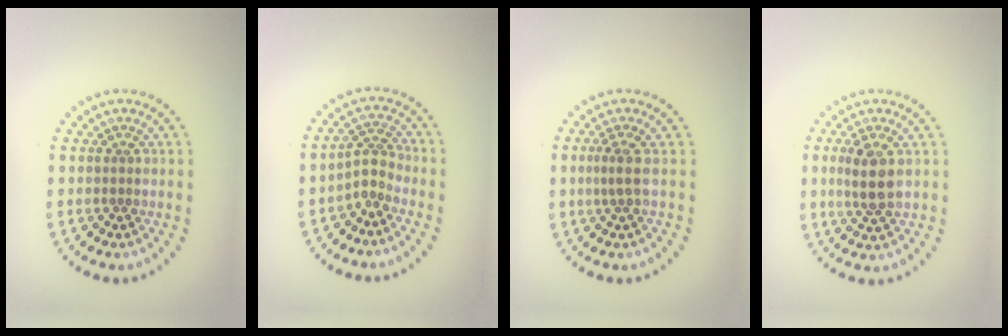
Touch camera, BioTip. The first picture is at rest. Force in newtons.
{"total": 2.3, "press": 1.6, "slide": 1.6}
{"total": 1.7, "press": 1.2, "slide": 1.1}
{"total": 3.4, "press": 3.3, "slide": 0.9}